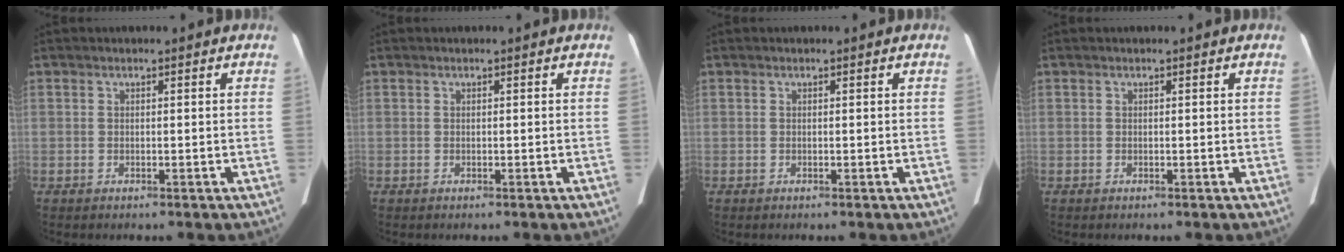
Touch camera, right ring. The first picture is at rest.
{"total": 0.0}
{"total": 0.0}
{"total": 0.0}